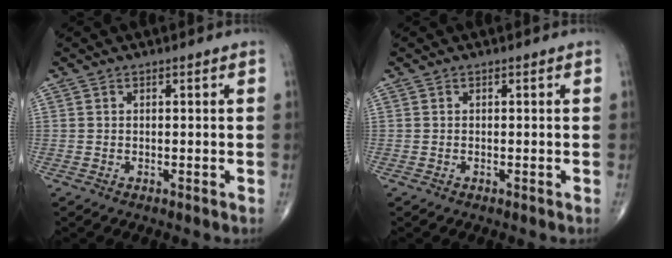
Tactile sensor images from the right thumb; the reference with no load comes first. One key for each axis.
{"total": 0.0}